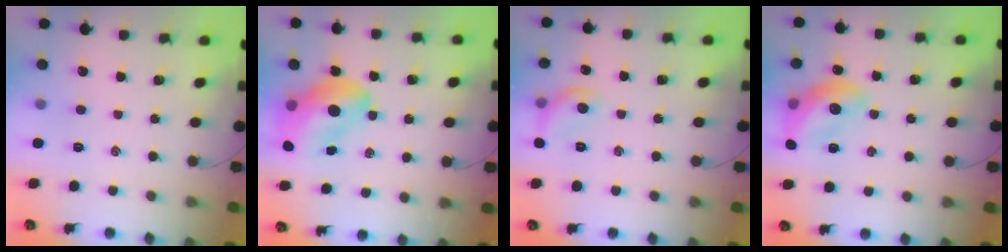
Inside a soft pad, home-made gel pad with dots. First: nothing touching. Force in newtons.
{"total": 15.3, "press": 14.7, "slide": 4.3}
{"total": 8.1, "press": 8.1, "slide": 0.8}
{"total": 14.8, "press": 14.7, "slide": 2.0}